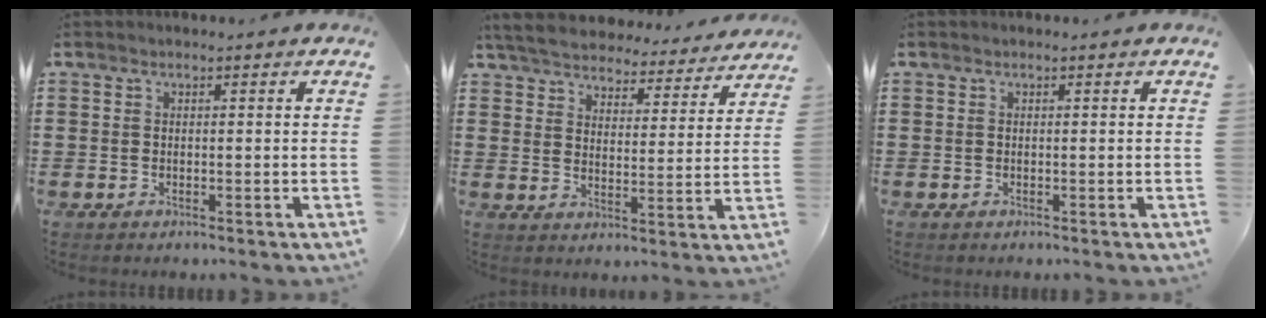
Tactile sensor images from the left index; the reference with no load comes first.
{"total": 5.6, "force": [5.5, 0.5, 0.7], "torque": [-0.043, -0.037, 0.096]}
{"total": 0.0}